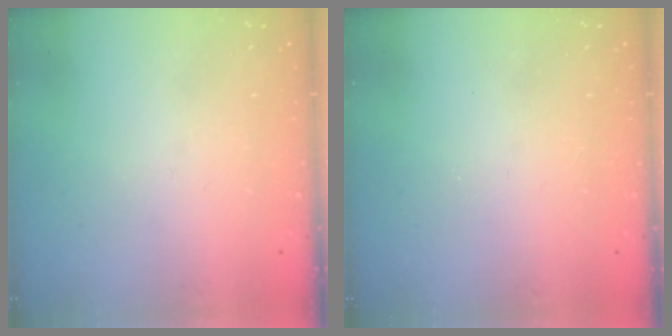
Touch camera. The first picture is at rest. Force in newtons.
{"total": 1.6, "press": 1.6, "slide": 0.2}